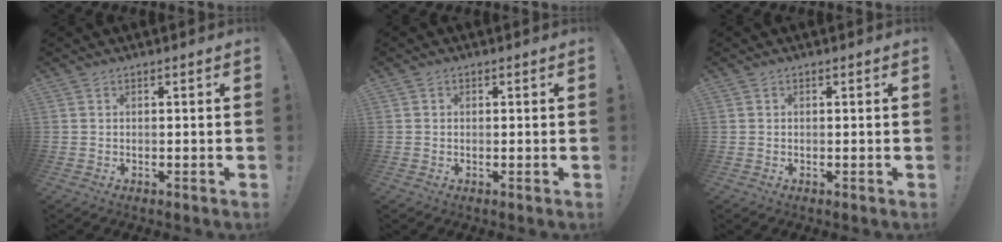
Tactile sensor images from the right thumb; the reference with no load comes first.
{"total": 0.7, "force": [0.0, 0.7, 0.1], "torque": [0.003, 0.000, -0.001]}
{"total": 0.0}